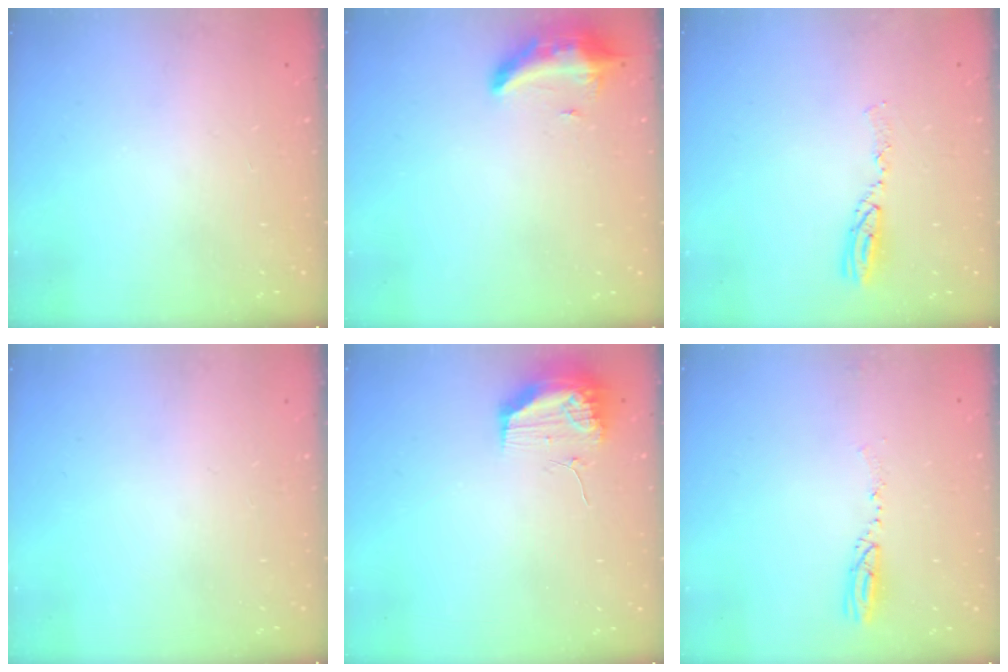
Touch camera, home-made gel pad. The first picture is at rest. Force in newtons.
{"total": 9.5, "press": 9.0, "slide": 3.1}
{"total": 7.7, "press": 7.7, "slide": 0.7}
{"total": 0.0}
{"total": 11.0, "press": 10.9, "slide": 1.4}
{"total": 3.7, "press": 3.6, "slide": 0.8}